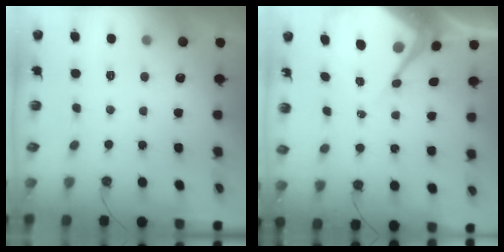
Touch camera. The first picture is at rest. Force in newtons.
{"total": 8.3, "press": 8.2, "slide": 0.7}